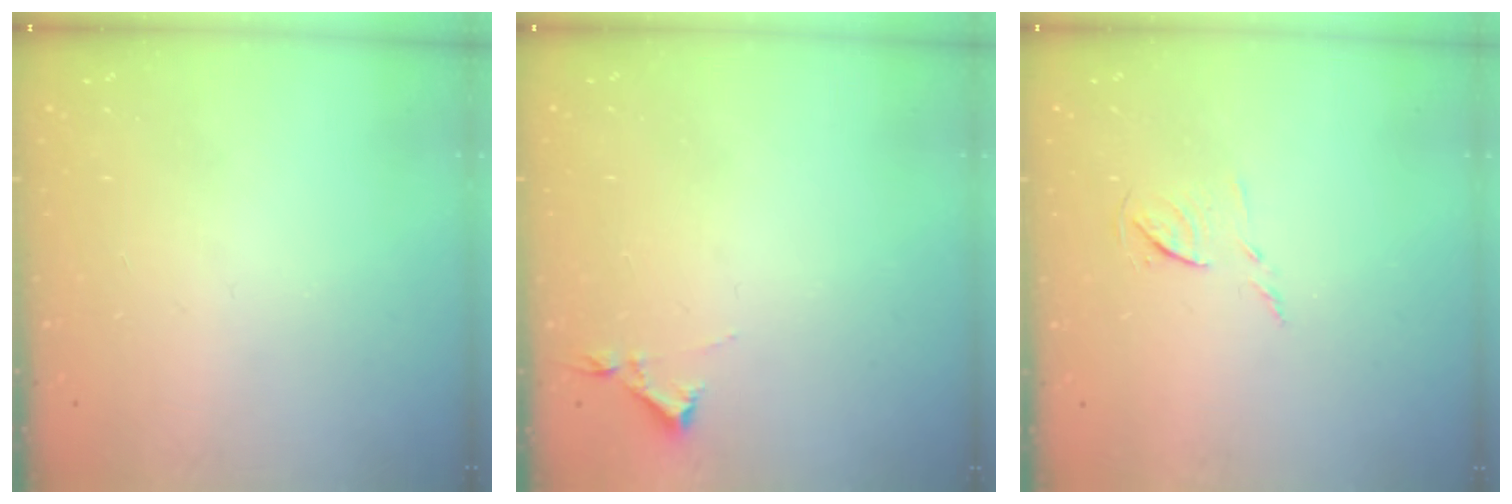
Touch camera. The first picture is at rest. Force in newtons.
{"total": 2.9, "press": 2.9, "slide": 0.5}
{"total": 7.3, "press": 7.3, "slide": 0.5}